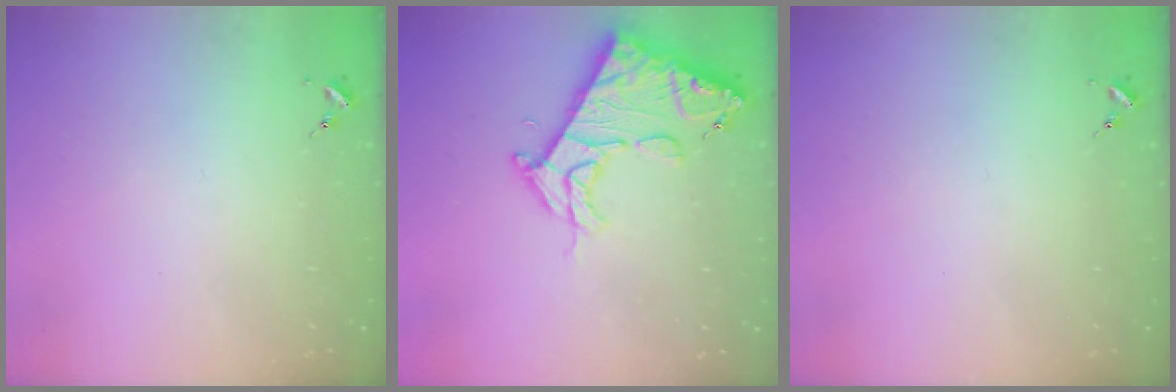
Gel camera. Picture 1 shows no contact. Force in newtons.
{"total": 15.7, "press": 15.6, "slide": 1.7}
{"total": 0.0}